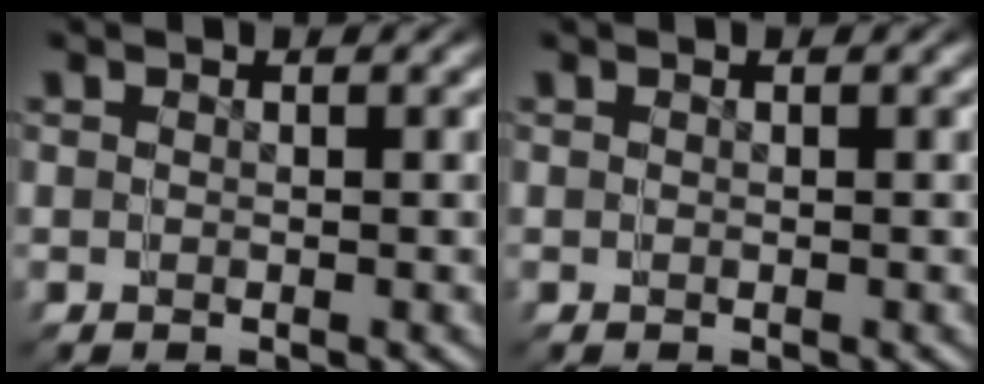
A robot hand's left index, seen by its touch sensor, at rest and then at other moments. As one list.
[{"total": 0.0}]